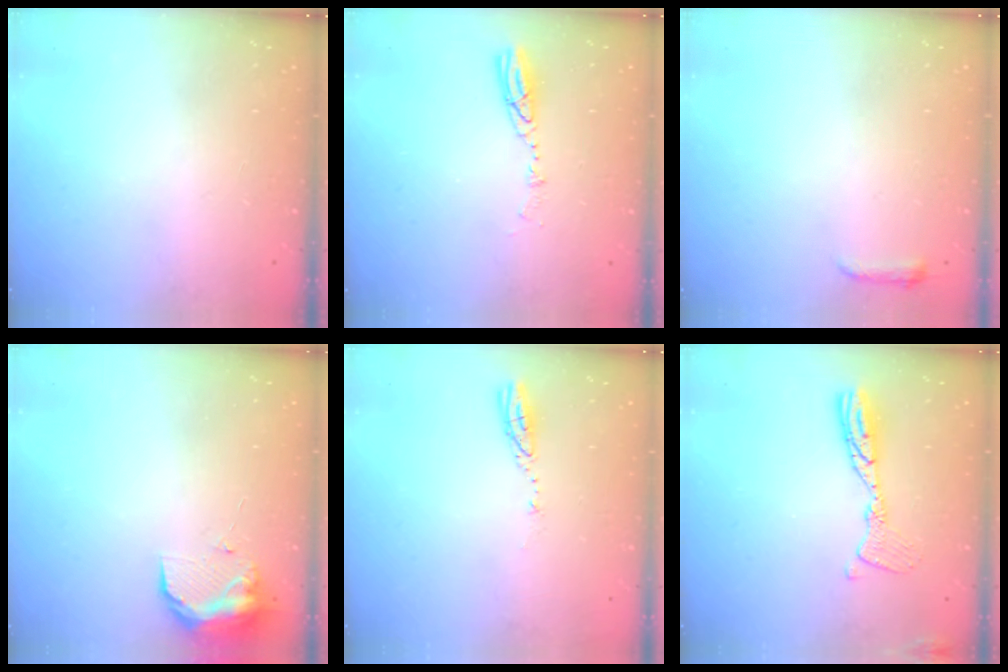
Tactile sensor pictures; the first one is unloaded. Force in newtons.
{"total": 4.7, "press": 4.6, "slide": 0.5}
{"total": 3.0, "press": 2.9, "slide": 0.6}
{"total": 9.3, "press": 9.2, "slide": 0.7}
{"total": 3.6, "press": 3.6, "slide": 0.2}
{"total": 10.8, "press": 10.8, "slide": 1.0}